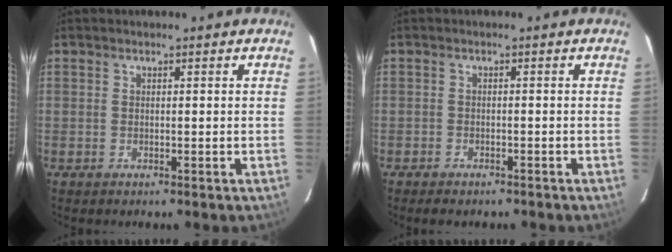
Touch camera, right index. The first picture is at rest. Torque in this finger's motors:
{"motor_torque": [0.27, -0.25, 0.08, -0.02]}